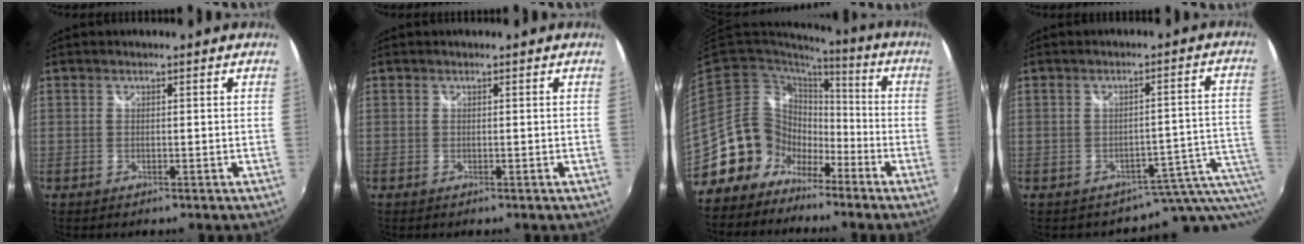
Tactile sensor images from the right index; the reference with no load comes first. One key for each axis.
{"total": 0.0}
{"total": 15.9, "fx": -9.0, "fy": 12.2, "fz": 4.9, "tx": -0.112, "ty": 0.030, "tz": -0.155}
{"total": 5.4, "fx": -3.0, "fy": 2.1, "fz": 4.0, "tx": -0.048, "ty": -0.003, "tz": -0.047}